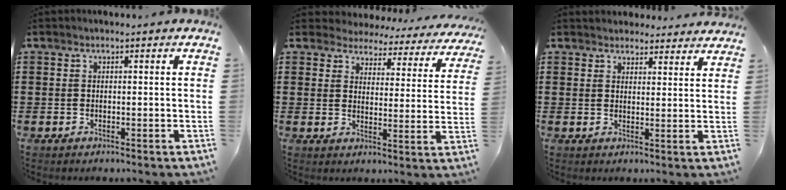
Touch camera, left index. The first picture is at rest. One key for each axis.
{"total": 3.6, "fx": 3.5, "fy": 0.6, "fz": -0.3, "tx": -0.020, "ty": -0.029, "tz": 0.057}
{"total": 2.9, "fx": 2.9, "fy": 0.7, "fz": -0.3, "tx": 0.005, "ty": -0.012, "tz": 0.053}